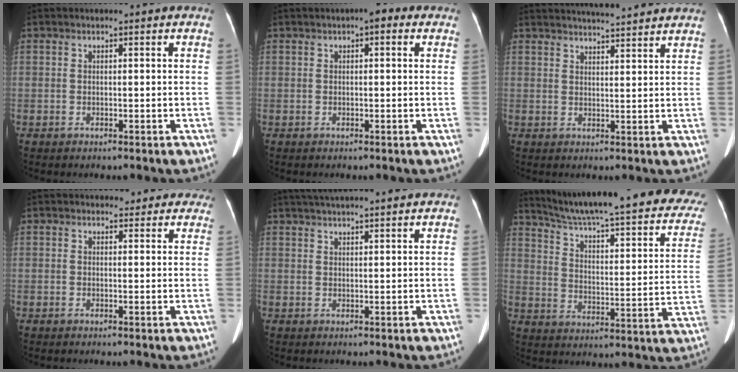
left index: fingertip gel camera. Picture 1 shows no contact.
{"total": 2.7, "force": [1.2, 1.0, 2.2], "torque": [-0.025, 0.015, 0.009]}
{"total": 10.2, "force": [9.6, -0.2, 3.4], "torque": [-0.059, 0.018, 0.125]}
{"total": 4.5, "force": [4.1, 1.8, 0.5], "torque": [0.009, 0.000, 0.031]}
{"total": 10.1, "force": [9.0, 0.2, 4.5], "torque": [-0.073, 0.039, 0.123]}
{"total": 30.6, "force": [24.9, 4.7, 17.2], "torque": [-0.246, -0.038, 0.314]}